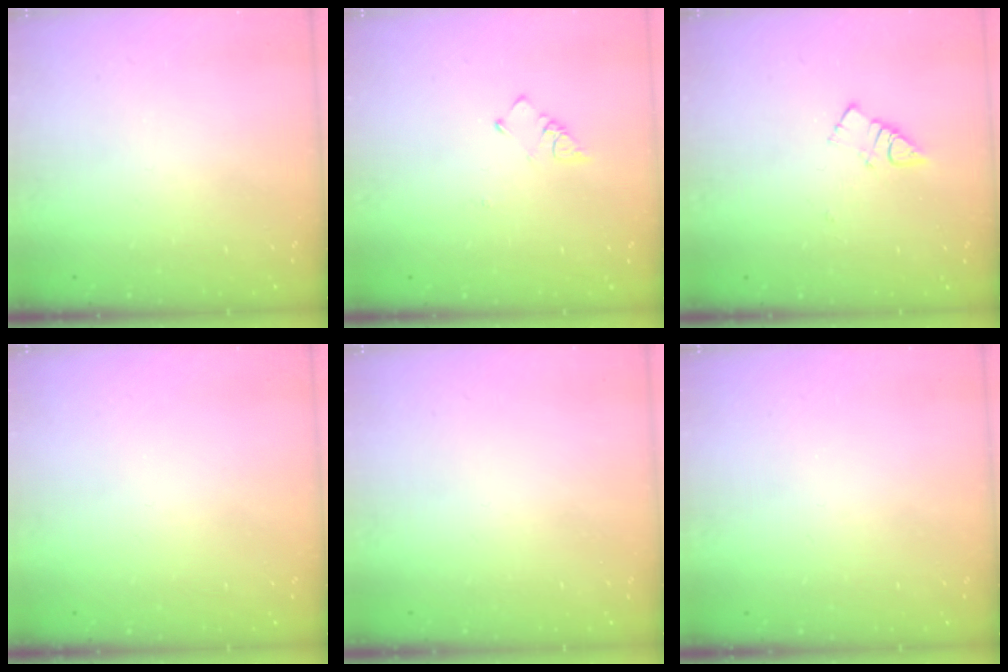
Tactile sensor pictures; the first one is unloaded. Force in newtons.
{"total": 2.6, "press": 2.6, "slide": 0.5}
{"total": 4.8, "press": 4.7, "slide": 0.8}
{"total": 0.0}
{"total": 1.5, "press": 1.5, "slide": 0.1}
{"total": 0.0}